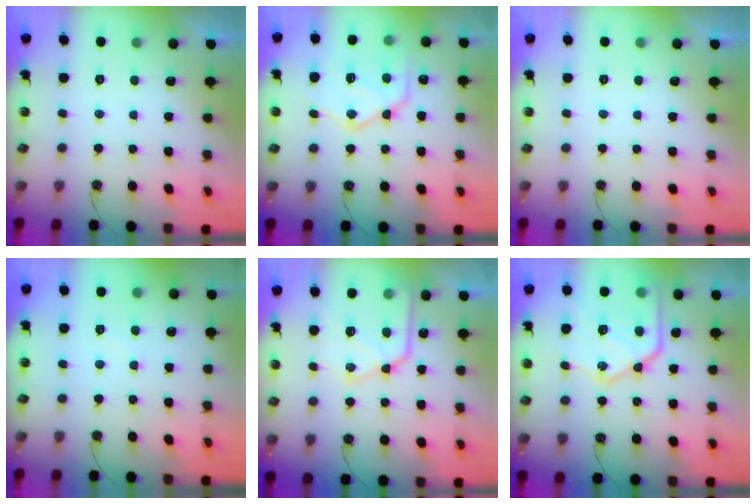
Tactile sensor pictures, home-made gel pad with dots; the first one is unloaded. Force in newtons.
{"total": 18.2, "press": 18.1, "slide": 1.8}
{"total": 0.0}
{"total": 2.7, "press": 2.7, "slide": 0.4}
{"total": 17.9, "press": 17.8, "slide": 1.6}
{"total": 23.0, "press": 22.9, "slide": 2.1}